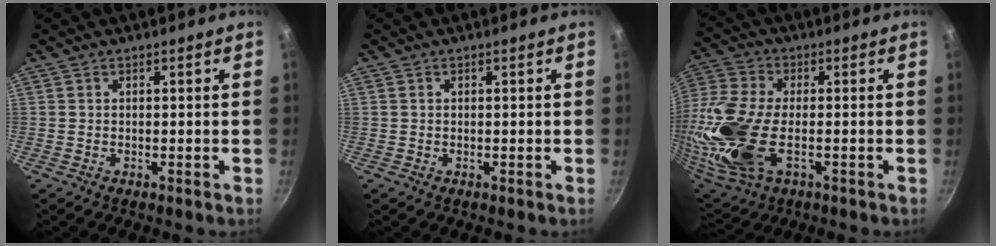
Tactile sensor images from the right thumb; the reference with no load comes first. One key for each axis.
{"total": 0.0}
{"total": 22.9, "fx": -4.3, "fy": 12.2, "fz": 18.9, "tx": -0.488, "ty": -0.017, "tz": -0.067}